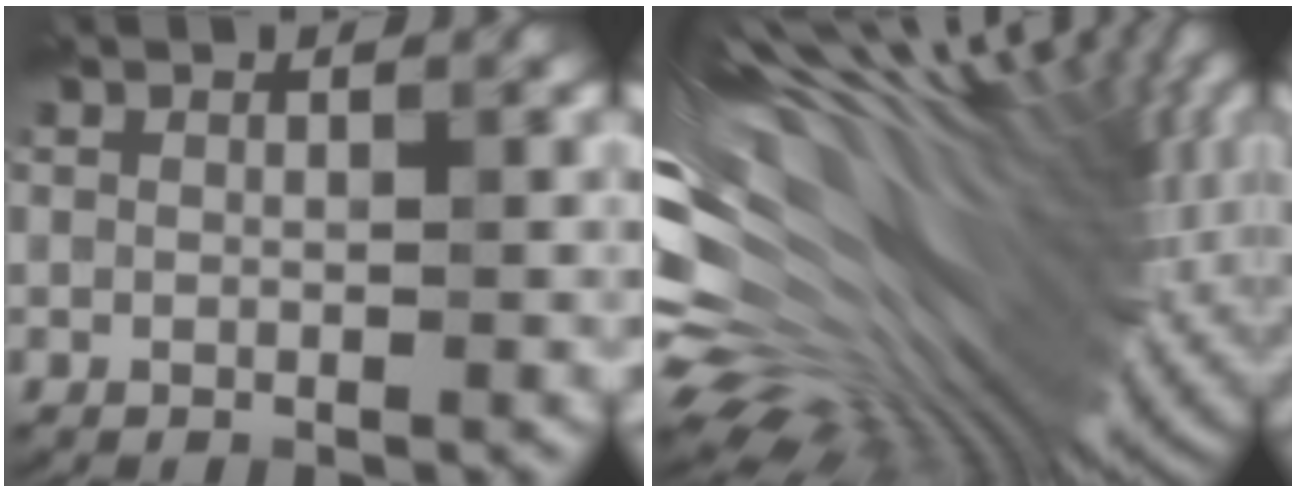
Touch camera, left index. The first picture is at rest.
{"total": 15.2, "force": [2.1, 6.3, 13.6], "torque": [-0.244, 0.020, 0.039]}